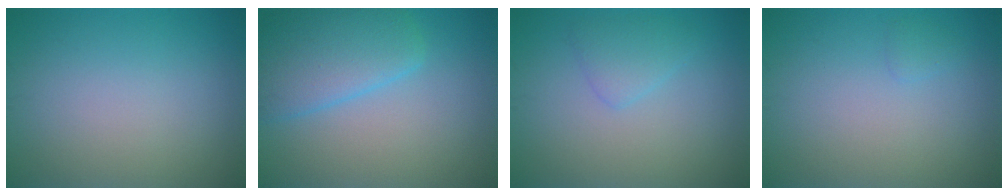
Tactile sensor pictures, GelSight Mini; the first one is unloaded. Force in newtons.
{"total": 5.2, "press": 5.2, "slide": 0.3}
{"total": 1.8, "press": 1.8, "slide": 0.2}
{"total": 0.6, "press": 0.6, "slide": 0.1}